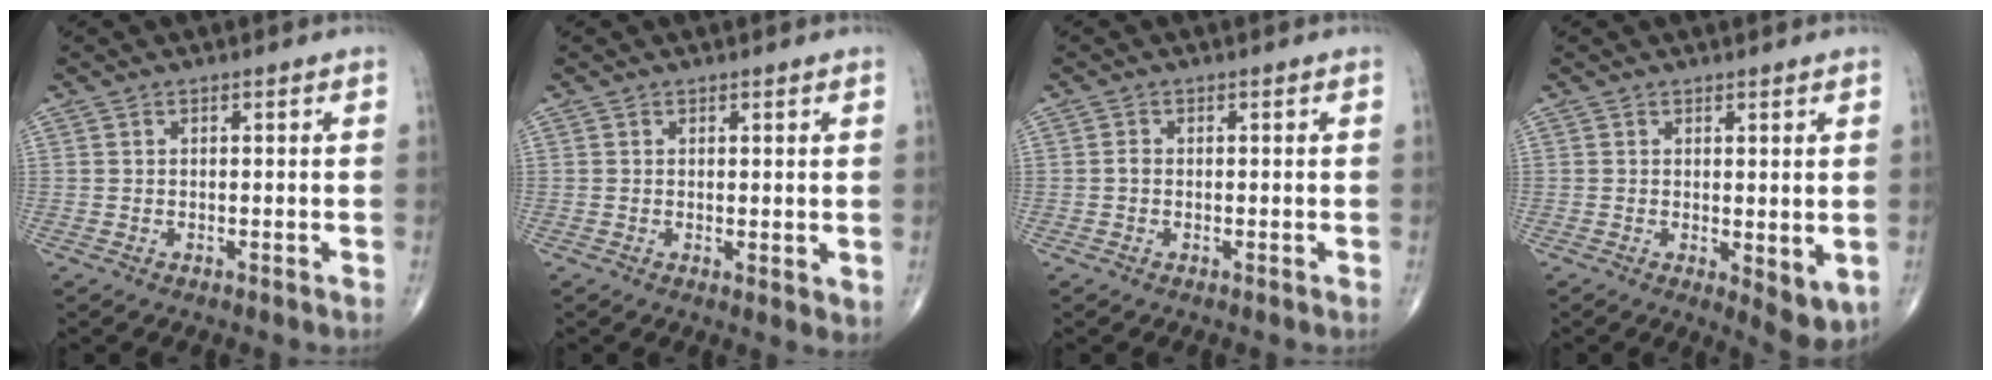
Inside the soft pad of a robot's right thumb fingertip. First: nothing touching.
{"total": 2.4, "force": [0.3, 0.9, 2.2], "torque": [-0.035, -0.012, 0.005]}
{"total": 0.9, "force": [-0.2, 0.7, 0.6], "torque": [-0.008, 0.002, -0.006]}
{"total": 5.9, "force": [-0.5, 2.2, 5.4], "torque": [-0.066, -0.018, -0.002]}